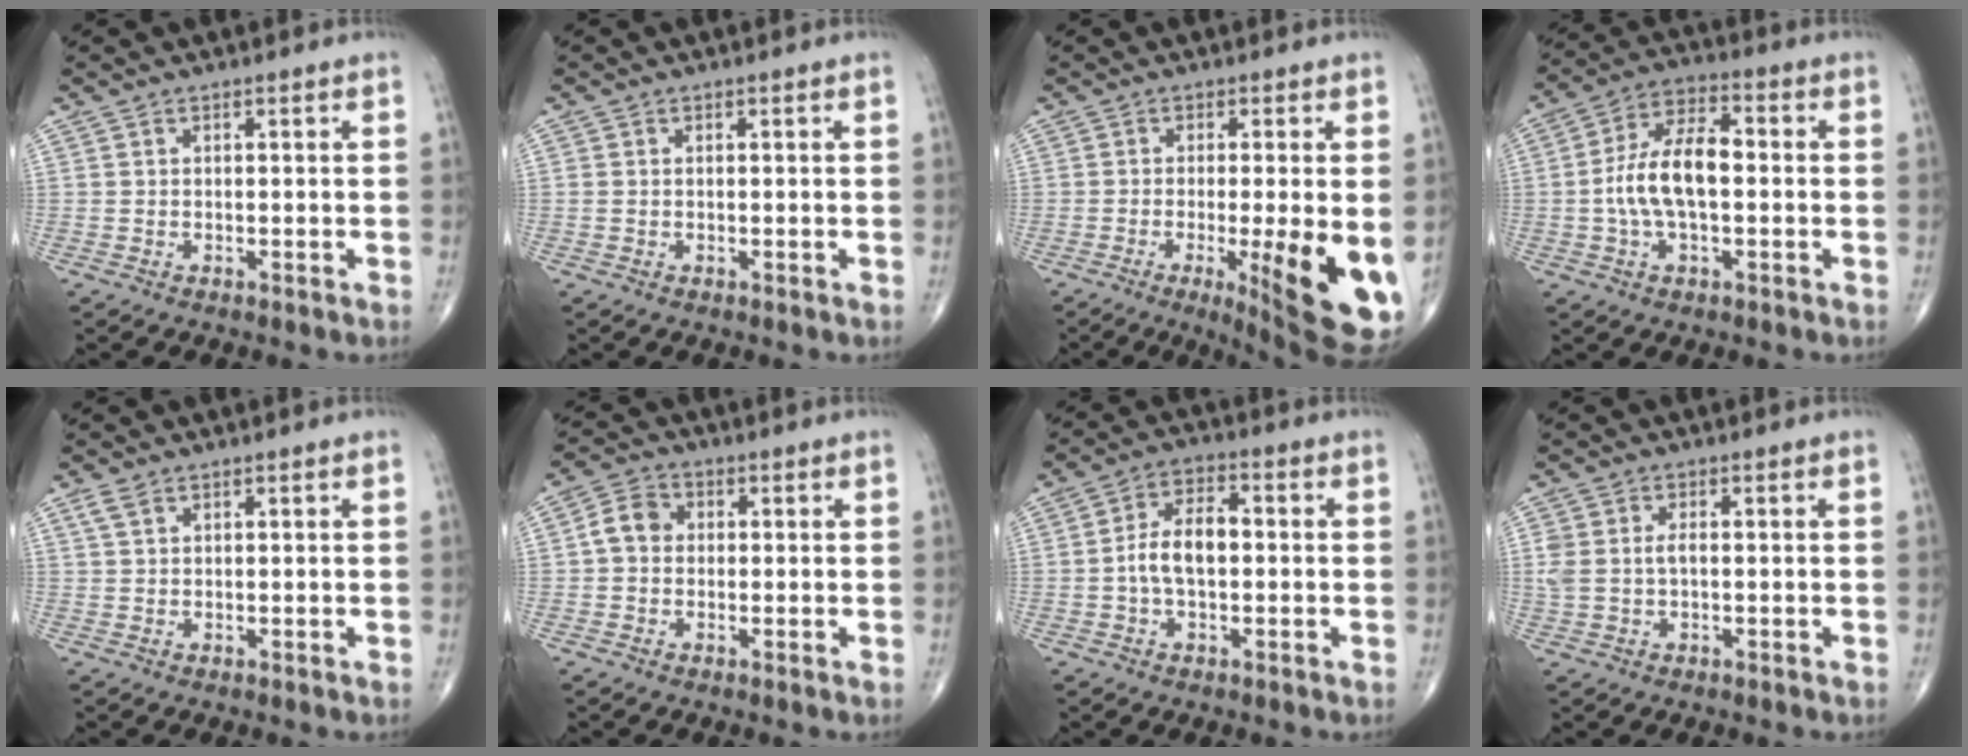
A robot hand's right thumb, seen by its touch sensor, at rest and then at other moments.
{"total": 0.5, "force": [0.0, 0.4, 0.3], "torque": [-0.009, 0.005, 0.003]}
{"total": 16.7, "force": [-4.2, 3.7, 15.7], "torque": [-0.174, -0.026, -0.045]}
{"total": 12.1, "force": [-0.7, 6.0, 10.4], "torque": [-0.198, 0.030, -0.020]}
{"total": 1.9, "force": [1.2, 1.0, 1.1], "torque": [-0.027, 0.008, 0.029]}
{"total": 4.9, "force": [0.2, 4.1, 2.7], "torque": [-0.039, 0.014, -0.007]}
{"total": 8.0, "force": [-0.4, 4.4, 6.6], "torque": [-0.119, 0.022, -0.016]}
{"total": 4.3, "force": [0.2, 2.6, 3.4], "torque": [-0.087, 0.013, 0.007]}